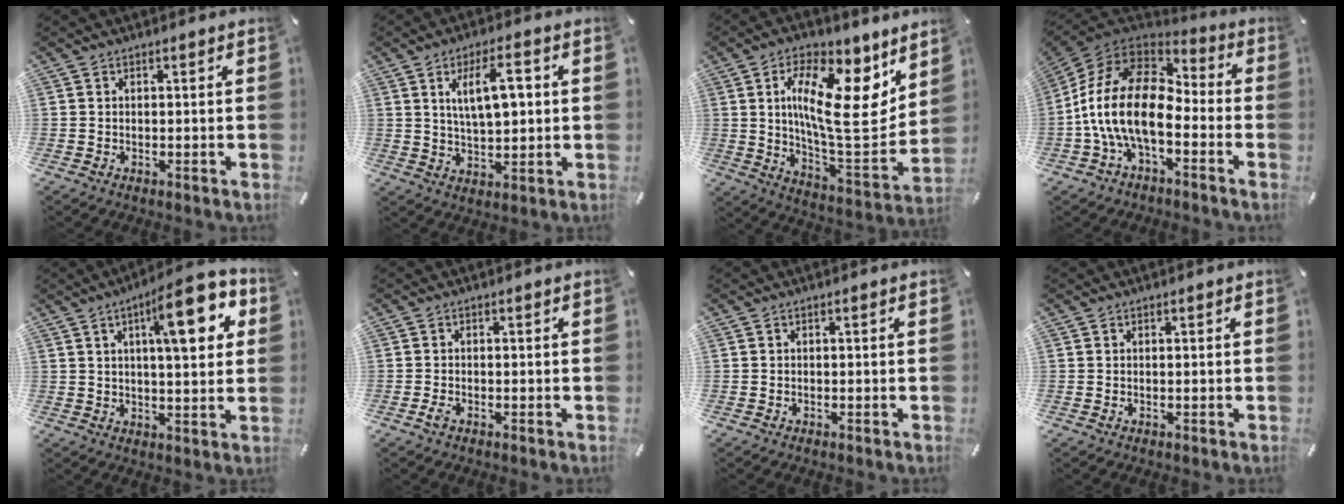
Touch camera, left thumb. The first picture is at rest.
{"total": 10.1, "force": [3.1, 4.2, 8.6], "torque": [-0.149, 0.003, 0.048]}
{"total": 21.3, "force": [7.5, 8.3, 18.1], "torque": [-0.296, -0.052, 0.116]}
{"total": 19.3, "force": [-4.3, 10.8, 15.4], "torque": [-0.313, 0.025, -0.072]}
{"total": 15.6, "force": [6.8, 5.1, 13.1], "torque": [-0.182, -0.025, 0.103]}
{"total": 0.8, "force": [-0.5, 0.4, 0.5], "torque": [-0.010, 0.001, -0.010]}
{"total": 0.0}
{"total": 0.0}